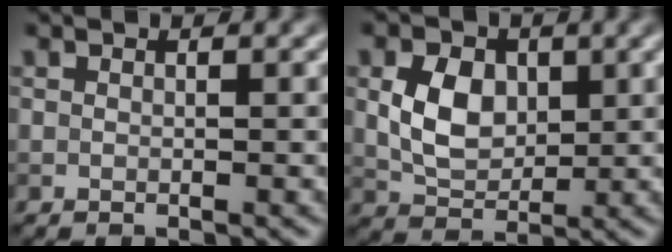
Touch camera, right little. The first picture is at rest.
{"total": 4.7, "force": [0.8, 3.4, 3.2], "torque": [-0.067, -0.002, 0.013]}